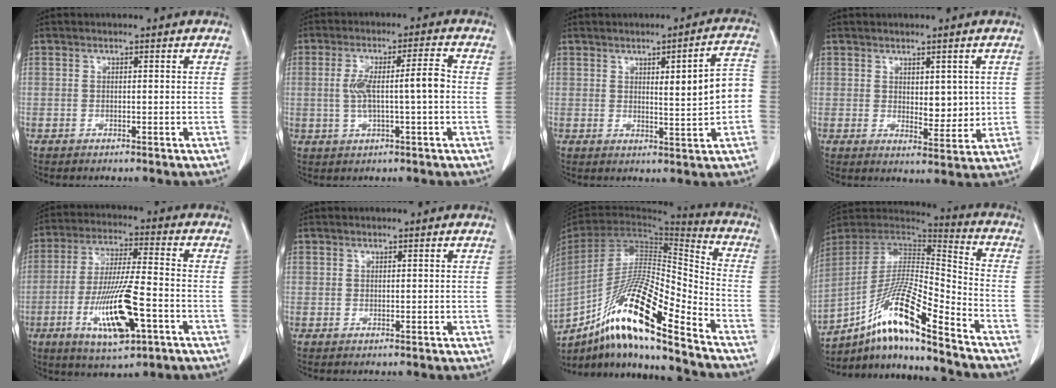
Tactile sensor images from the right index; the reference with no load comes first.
{"total": 7.5, "force": [-0.3, 0.9, 7.5], "torque": [-0.142, 0.020, -0.003]}
{"total": 7.9, "force": [0.1, 1.1, 7.9], "torque": [-0.098, 0.016, 0.004]}
{"total": 4.5, "force": [0.8, 2.3, 3.8], "torque": [-0.048, -0.010, 0.018]}
{"total": 13.9, "force": [-5.0, 2.3, 12.7], "torque": [-0.247, -0.014, -0.085]}
{"total": 0.0}
{"total": 20.2, "force": [-13.5, 1.4, 14.9], "torque": [-0.286, -0.017, -0.250]}
{"total": 17.0, "force": [-12.0, 0.6, 12.0], "torque": [-0.231, 0.006, -0.220]}